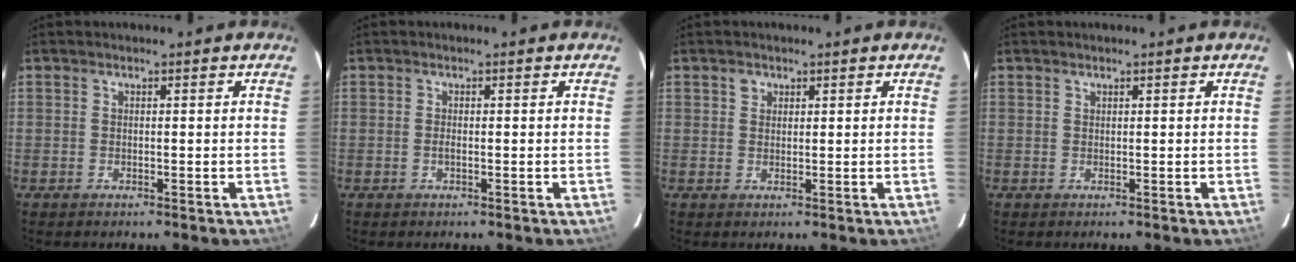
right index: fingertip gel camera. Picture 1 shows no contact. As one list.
[{"total": 0.7, "force": [-0.1, 0.1, 0.7], "torque": [-0.014, 0.000, -0.004]}, {"total": 1.5, "force": [0.8, 1.2, 0.3], "torque": [-0.002, 0.005, 0.013]}, {"total": 0.0}]